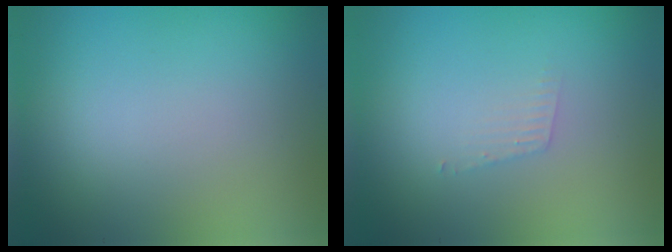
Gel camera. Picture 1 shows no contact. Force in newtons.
{"total": 0.9, "press": 0.9, "slide": 0.1}